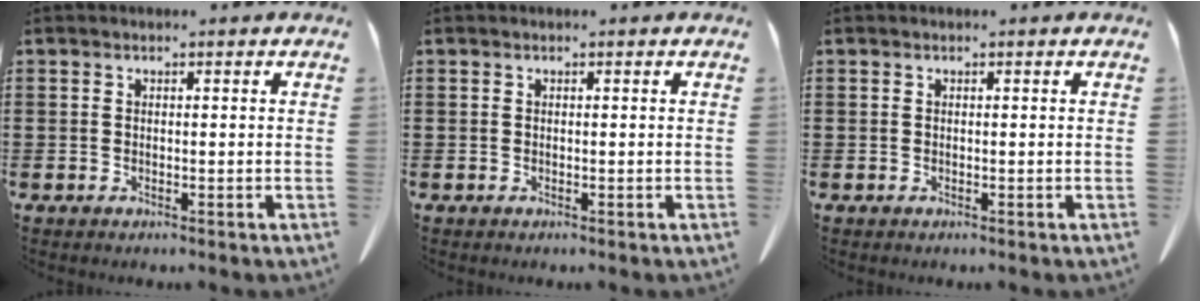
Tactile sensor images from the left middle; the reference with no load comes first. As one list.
[{"total": 0.0}, {"total": 0.0}]